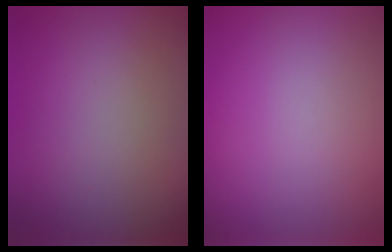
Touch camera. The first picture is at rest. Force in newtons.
{"total": 0.0}